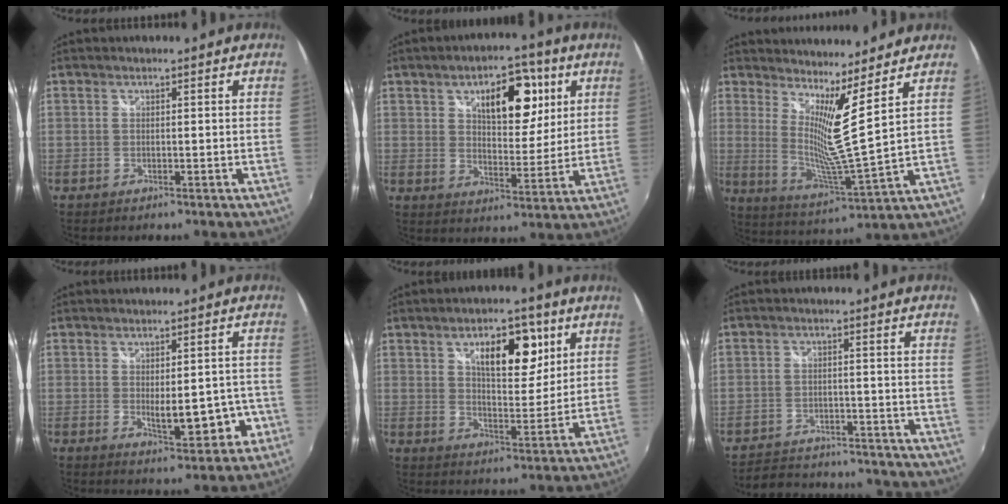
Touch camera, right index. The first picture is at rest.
{"total": 13.1, "force": [5.6, 6.7, 9.8], "torque": [-0.139, 0.014, 0.086]}
{"total": 9.3, "force": [5.9, -1.6, 7.0], "torque": [-0.108, -0.023, 0.102]}
{"total": 8.2, "force": [-2.3, 3.7, 6.9], "torque": [-0.112, -0.015, -0.019]}
{"total": 11.5, "force": [5.1, 5.3, 8.8], "torque": [-0.127, 0.006, 0.079]}
{"total": 19.0, "force": [-17.1, 5.8, 5.9], "torque": [-0.134, 0.017, -0.217]}